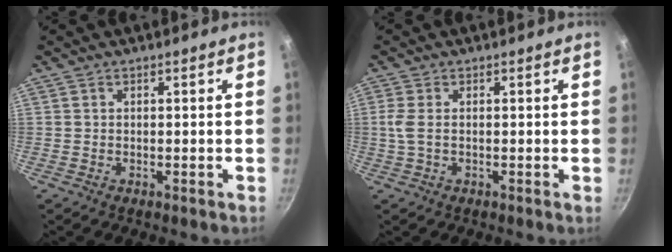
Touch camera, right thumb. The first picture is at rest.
{"total": 2.8, "force": [0.1, 1.1, 2.6], "torque": [-0.066, 0.002, -0.001]}